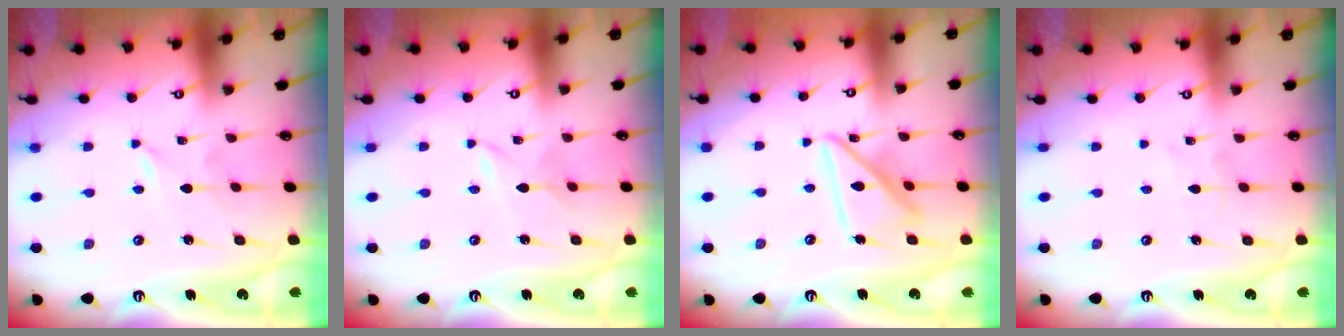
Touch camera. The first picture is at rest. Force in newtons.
{"total": 1.3, "press": 1.3, "slide": 0.1}
{"total": 14.4, "press": 14.3, "slide": 1.5}
{"total": 0.7, "press": 0.7, "slide": 0.0}